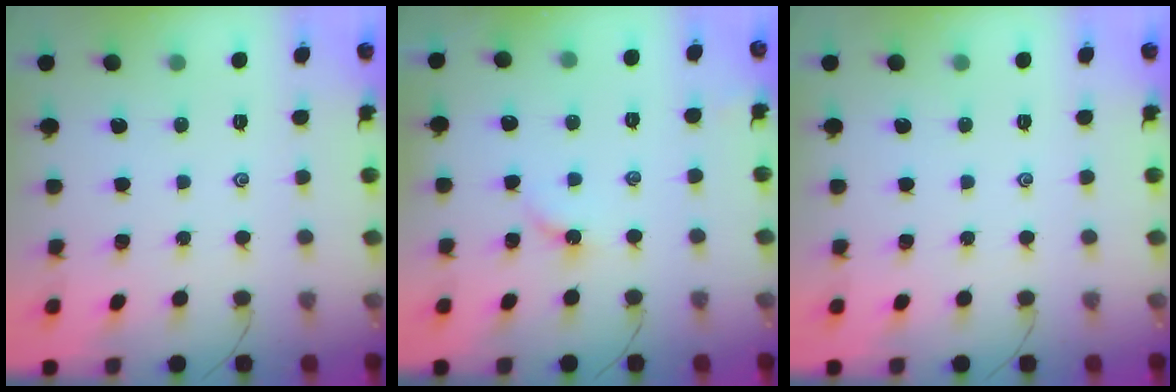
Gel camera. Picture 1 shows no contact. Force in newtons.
{"total": 3.3, "press": 3.2, "slide": 0.5}
{"total": 0.0}